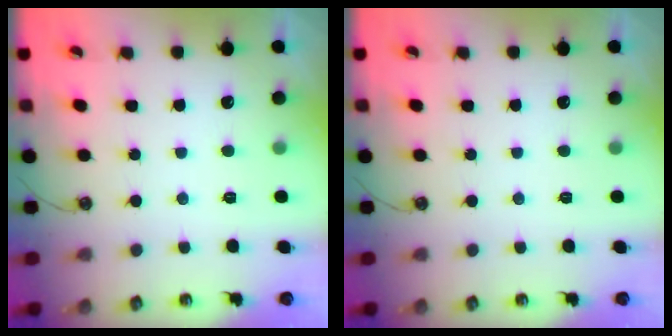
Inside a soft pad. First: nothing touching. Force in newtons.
{"total": 0.0}